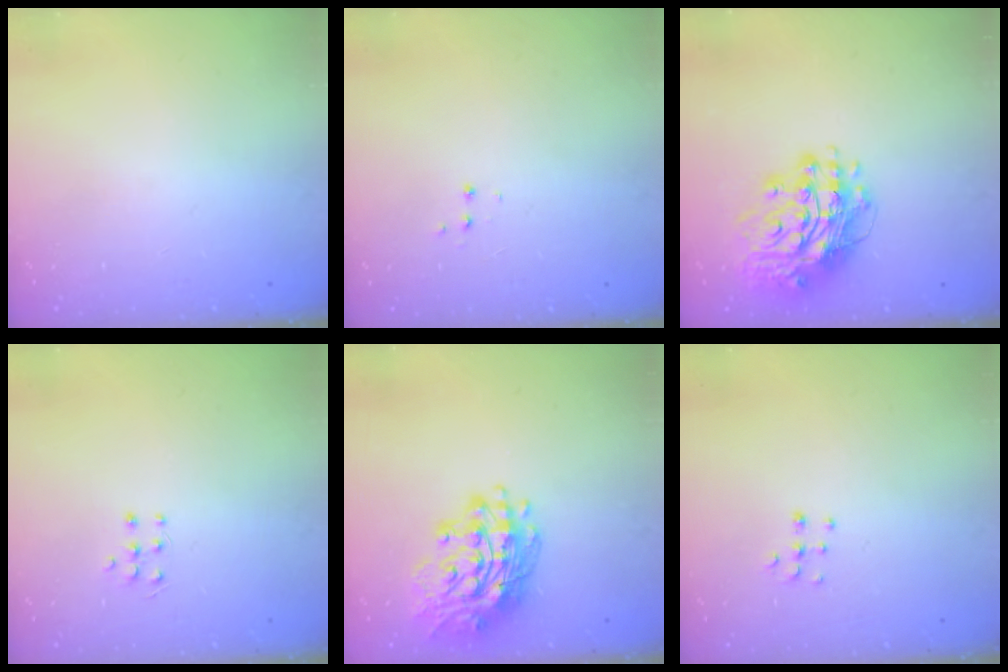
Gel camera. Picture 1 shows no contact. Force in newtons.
{"total": 3.4, "press": 3.3, "slide": 0.6}
{"total": 15.8, "press": 15.7, "slide": 1.7}
{"total": 4.8, "press": 4.7, "slide": 0.8}
{"total": 18.5, "press": 18.4, "slide": 2.1}
{"total": 5.8, "press": 5.8, "slide": 0.4}